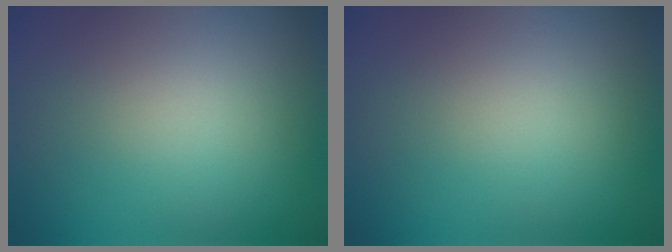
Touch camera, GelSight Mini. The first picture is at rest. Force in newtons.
{"total": 0.0}